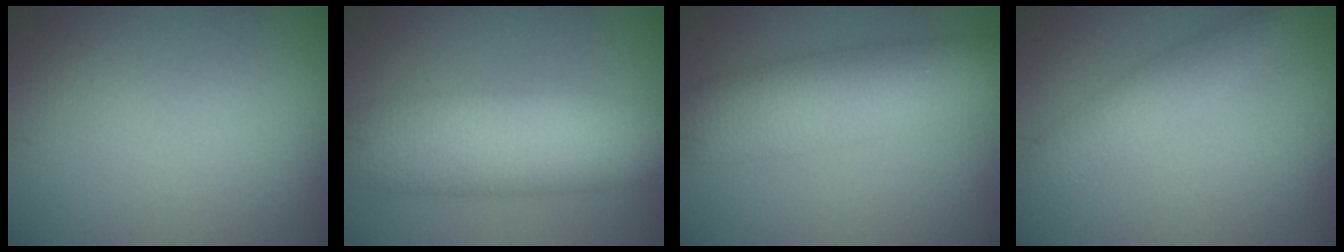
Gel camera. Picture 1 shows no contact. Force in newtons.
{"total": 9.8, "press": 9.8, "slide": 0.1}
{"total": 7.2, "press": 7.2, "slide": 0.1}
{"total": 2.9, "press": 2.9, "slide": 0.1}